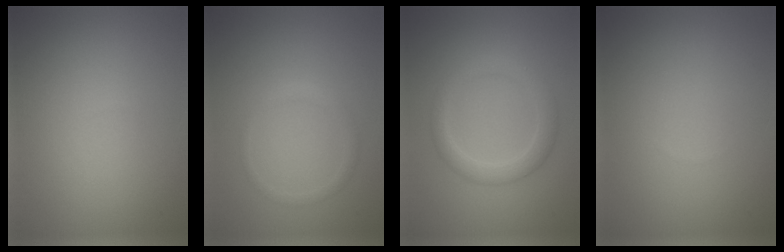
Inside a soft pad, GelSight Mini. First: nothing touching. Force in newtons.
{"total": 1.3, "press": 1.3, "slide": 0.2}
{"total": 2.9, "press": 2.9, "slide": 0.3}
{"total": 0.0}